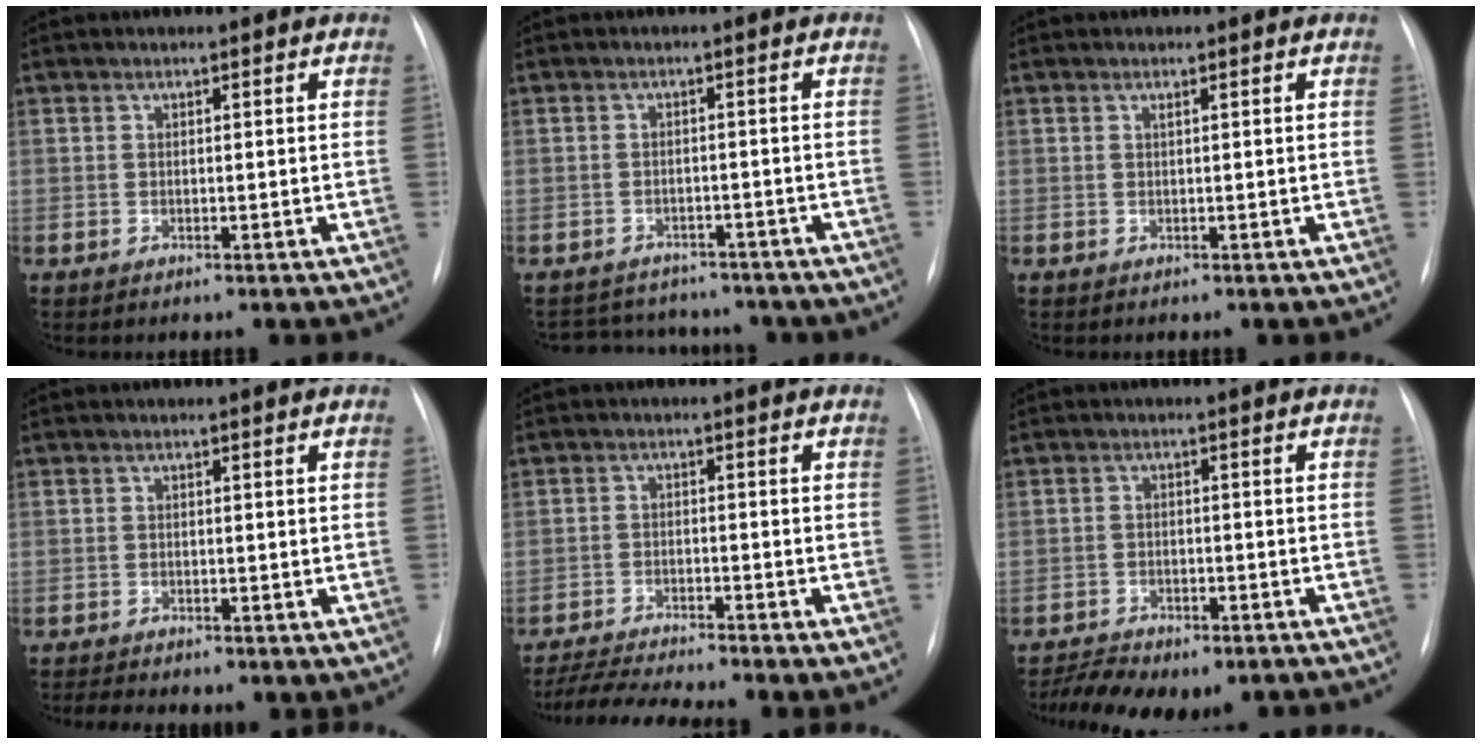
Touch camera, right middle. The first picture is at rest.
{"total": 11.1, "force": [-9.7, 4.7, 2.6], "torque": [-0.050, 0.016, -0.108]}
{"total": 0.0}
{"total": 2.7, "force": [-1.0, 1.3, 2.1], "torque": [-0.043, -0.006, -0.012]}
{"total": 7.1, "force": [-6.2, -0.7, 3.3], "torque": [-0.063, -0.016, -0.105]}
{"total": 11.0, "force": [-8.3, 4.6, 5.5], "torque": [-0.102, 0.003, -0.118]}